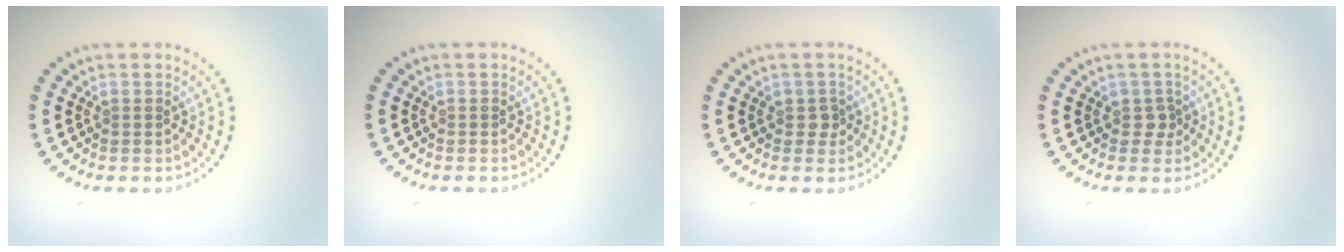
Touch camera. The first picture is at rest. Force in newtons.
{"total": 0.0}
{"total": 1.0, "press": 0.9, "slide": 0.5}
{"total": 1.3, "press": 1.0, "slide": 0.7}